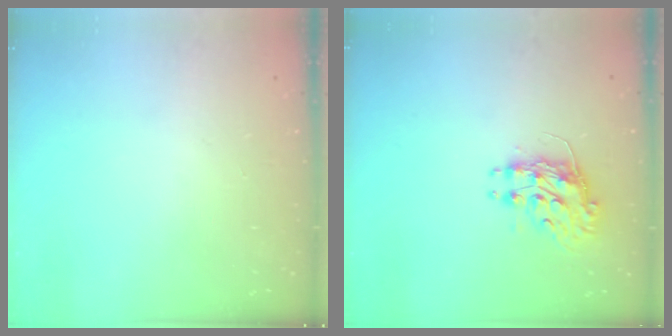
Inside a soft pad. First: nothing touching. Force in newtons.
{"total": 9.1, "press": 9.0, "slide": 1.0}